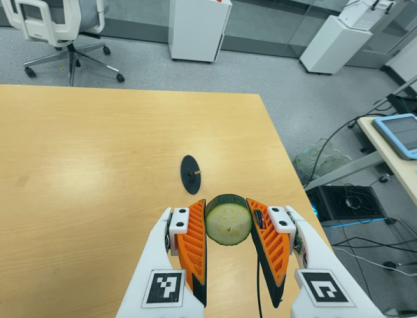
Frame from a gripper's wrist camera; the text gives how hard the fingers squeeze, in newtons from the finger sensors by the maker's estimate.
{"total": 8.6, "left": 8.0, "right": 9.2}